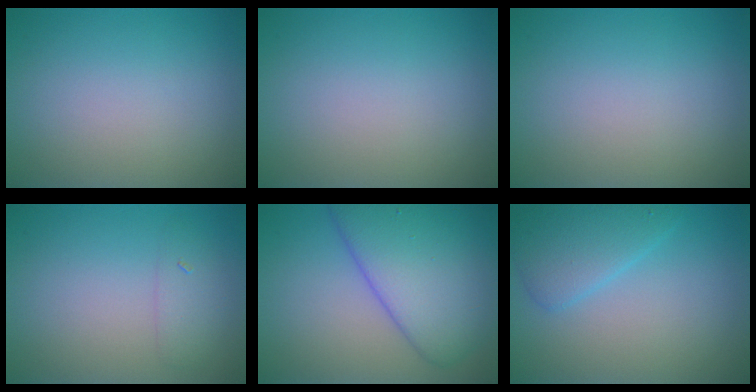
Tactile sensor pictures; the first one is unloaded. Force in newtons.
{"total": 0.0}
{"total": 0.0}
{"total": 1.6, "press": 1.6, "slide": 0.1}
{"total": 8.5, "press": 8.5, "slide": 0.4}
{"total": 3.4, "press": 3.4, "slide": 0.2}